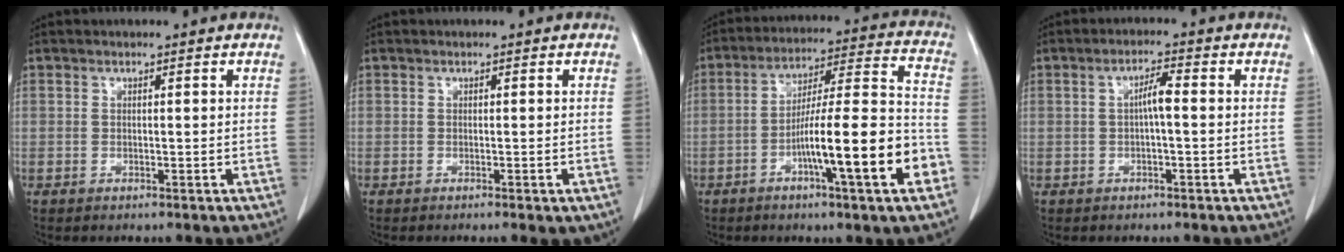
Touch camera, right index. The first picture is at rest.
{"total": 1.8, "force": [-1.0, 0.4, 1.4], "torque": [-0.014, -0.005, -0.010]}
{"total": 17.0, "force": [-6.1, 0.7, 15.9], "torque": [-0.253, 0.004, -0.097]}
{"total": 3.1, "force": [-0.1, 0.4, 3.1], "torque": [-0.054, 0.006, -0.002]}